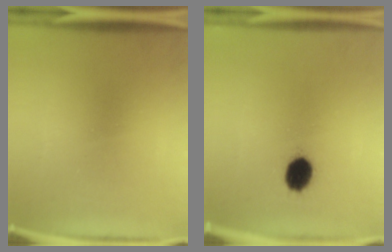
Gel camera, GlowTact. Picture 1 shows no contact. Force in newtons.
{"total": 4.7}